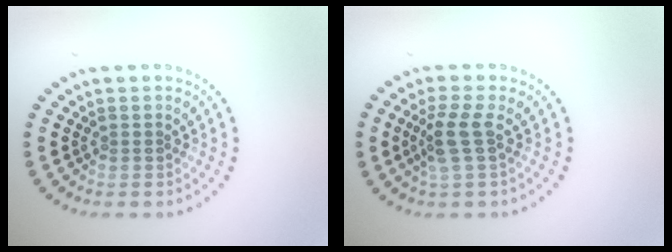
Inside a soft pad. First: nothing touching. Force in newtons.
{"total": 2.6, "press": 2.1, "slide": 1.6}